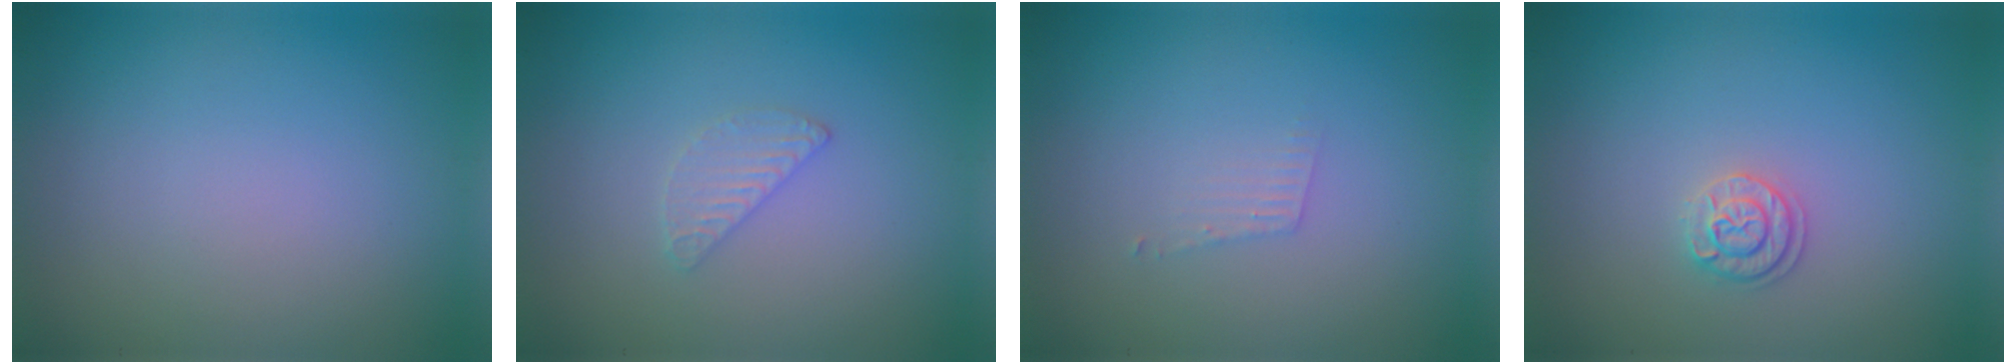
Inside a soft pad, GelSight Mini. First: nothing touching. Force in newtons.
{"total": 1.5, "press": 1.5, "slide": 0.2}
{"total": 0.9, "press": 0.9, "slide": 0.1}
{"total": 1.7, "press": 1.7, "slide": 0.5}